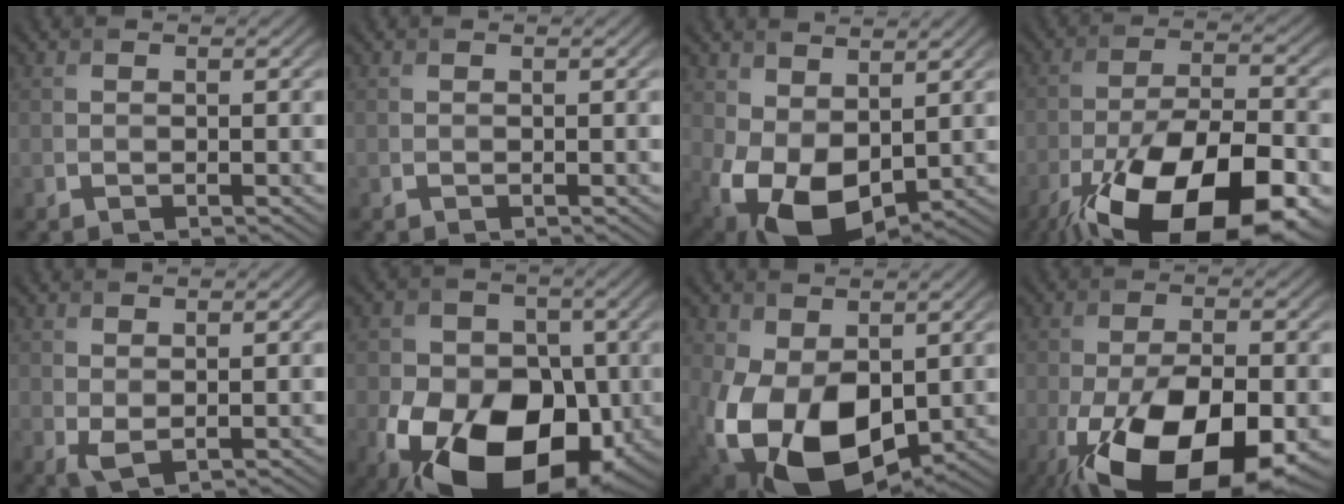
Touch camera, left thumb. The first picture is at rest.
{"total": 0.0}
{"total": 10.8, "force": [0.2, 7.1, 8.1], "torque": [-0.189, -0.033, 0.015]}
{"total": 20.6, "force": [-11.9, 8.2, 14.7], "torque": [-0.238, -0.040, -0.184]}
{"total": 1.9, "force": [0.6, 0.9, 1.5], "torque": [-0.040, -0.004, 0.015]}
{"total": 18.7, "force": [-6.2, 12.8, 12.1], "torque": [-0.180, -0.037, -0.104]}
{"total": 13.3, "force": [-1.6, 8.6, 10.0], "torque": [-0.229, -0.039, -0.018]}
{"total": 16.8, "force": [-6.7, 8.1, 13.2], "torque": [-0.243, -0.041, -0.094]}